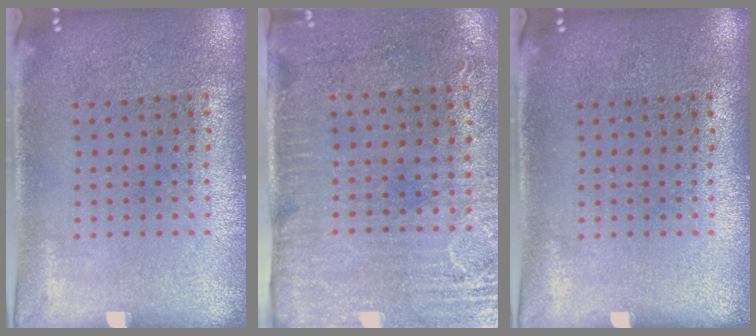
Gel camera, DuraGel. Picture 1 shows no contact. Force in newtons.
{"total": 3.0, "press": 2.5, "slide": 1.7}
{"total": 0.0}